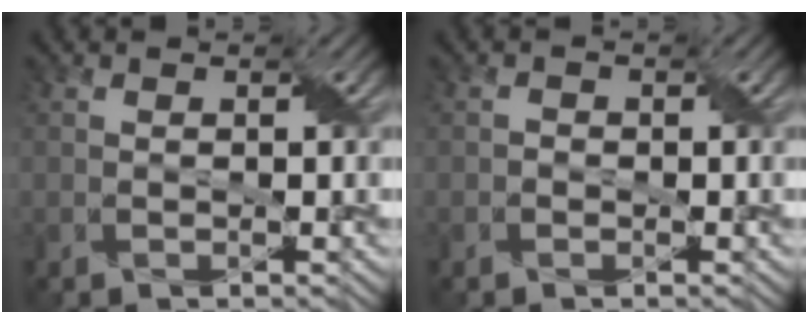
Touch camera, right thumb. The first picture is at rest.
{"total": 0.7, "force": [-0.4, 0.5, 0.1], "torque": [-0.003, 0.001, -0.007]}